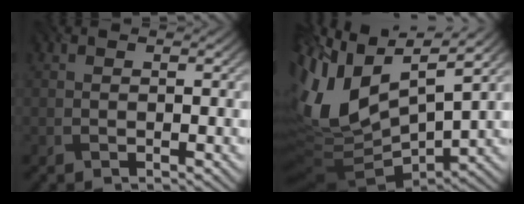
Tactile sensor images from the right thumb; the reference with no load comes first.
{"total": 14.6, "force": [3.3, 6.6, 12.6], "torque": [-0.298, 0.006, 0.060]}